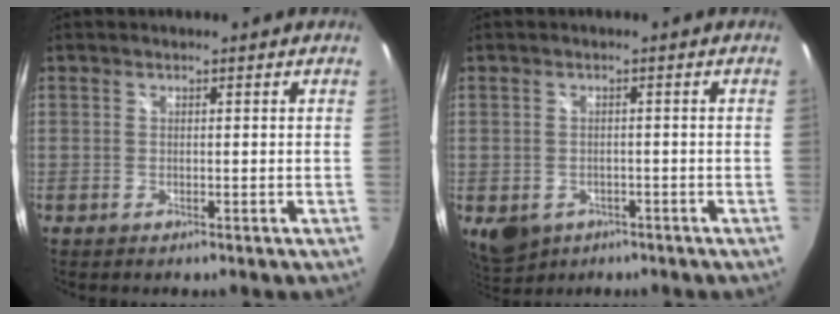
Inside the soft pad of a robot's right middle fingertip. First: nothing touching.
{"total": 6.6, "force": [-3.2, 4.9, 3.1], "torque": [-0.064, -0.019, -0.040]}